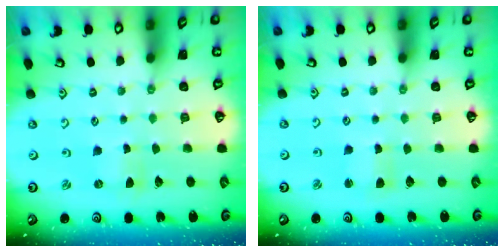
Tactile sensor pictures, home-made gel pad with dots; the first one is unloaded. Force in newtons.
{"total": 2.3, "press": 2.3, "slide": 0.4}